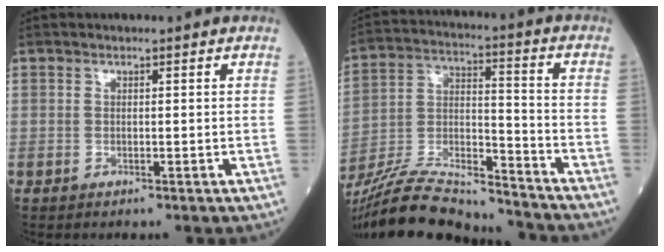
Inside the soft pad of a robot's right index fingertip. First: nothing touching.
{"total": 20.4, "force": [-19.0, 2.6, 6.9], "torque": [-0.162, -0.005, -0.331]}